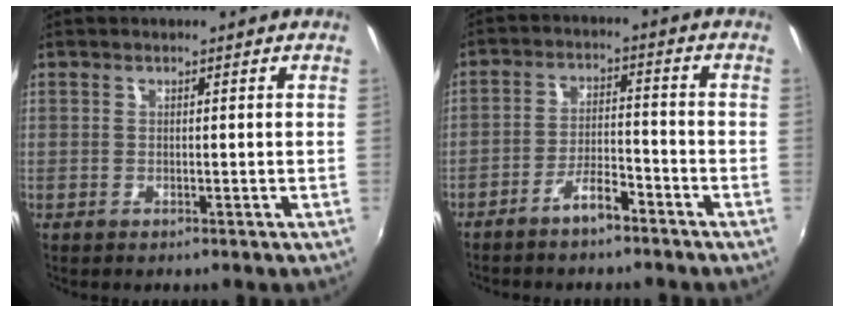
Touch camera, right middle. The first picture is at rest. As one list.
[{"total": 5.4, "force": [-4.2, 1.4, 3.0], "torque": [-0.069, 0.009, -0.071]}]